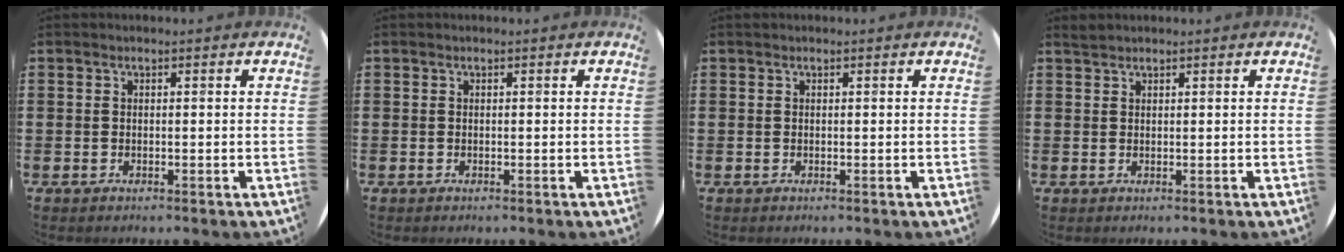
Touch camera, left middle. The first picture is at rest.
{"total": 0.0}
{"total": 0.0}
{"total": 0.8, "force": [0.8, 0.0, -0.1], "torque": [0.001, 0.001, 0.016]}